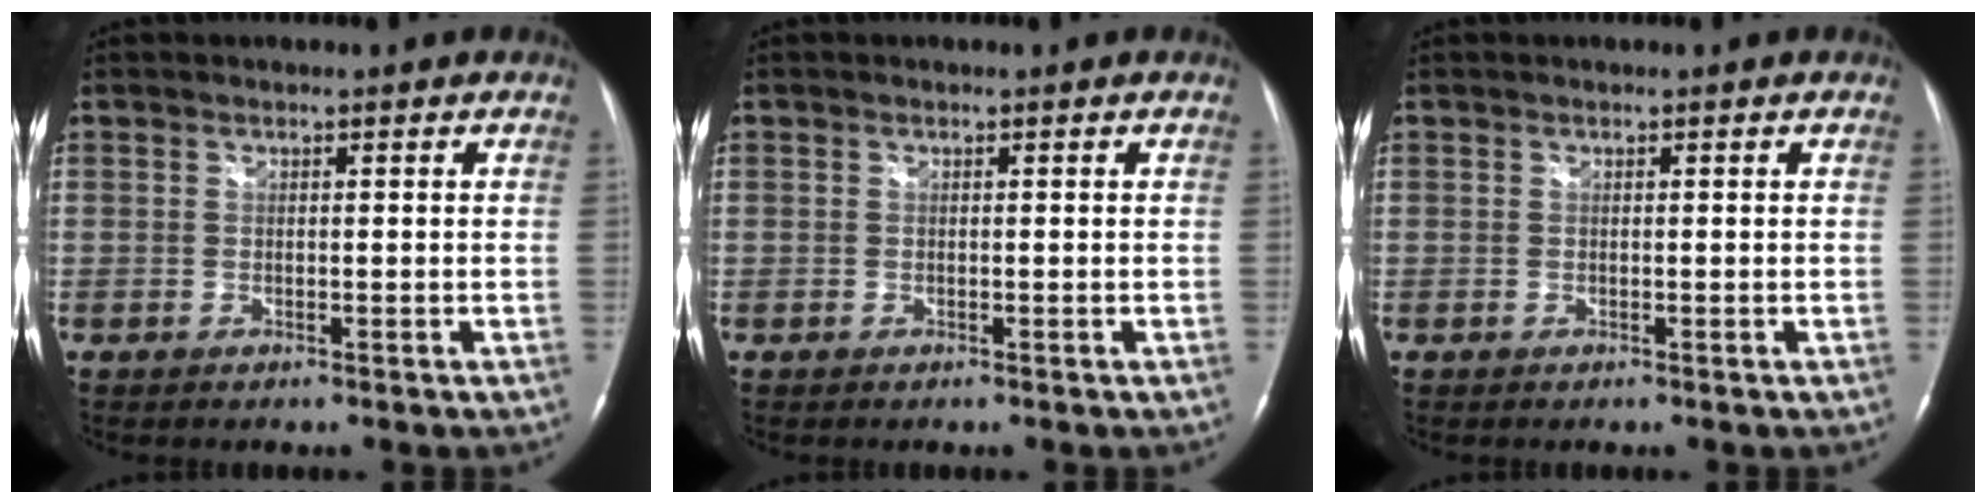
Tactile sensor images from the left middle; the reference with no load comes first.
{"total": 0.0}
{"total": 0.0}